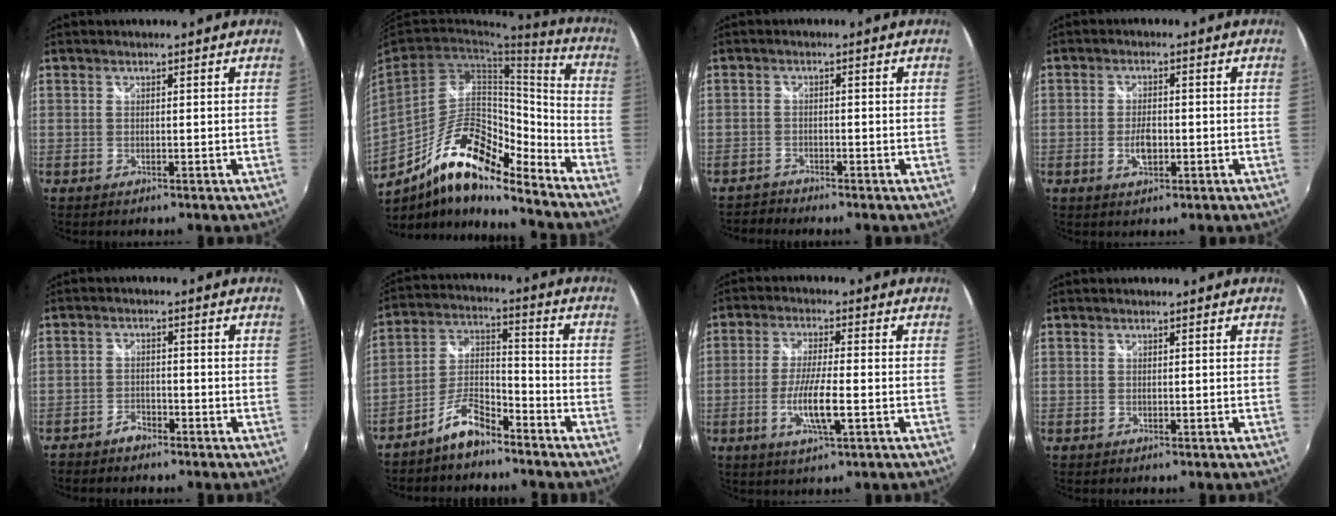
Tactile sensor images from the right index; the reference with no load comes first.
{"total": 17.8, "force": [-12.9, 5.2, 11.1], "torque": [-0.194, 0.005, -0.229]}
{"total": 2.2, "force": [-2.2, 0.4, -0.3], "torque": [-0.002, 0.000, -0.044]}
{"total": 3.9, "force": [-1.0, 2.0, 3.3], "torque": [-0.064, -0.002, -0.018]}
{"total": 3.1, "force": [-2.7, 1.3, 0.7], "torque": [-0.030, 0.004, -0.050]}
{"total": 7.8, "force": [-6.2, 2.2, 4.0], "torque": [-0.095, 0.028, -0.120]}
{"total": 7.6, "force": [-2.3, 0.8, 7.2], "torque": [-0.143, -0.009, -0.044]}
{"total": 0.0}